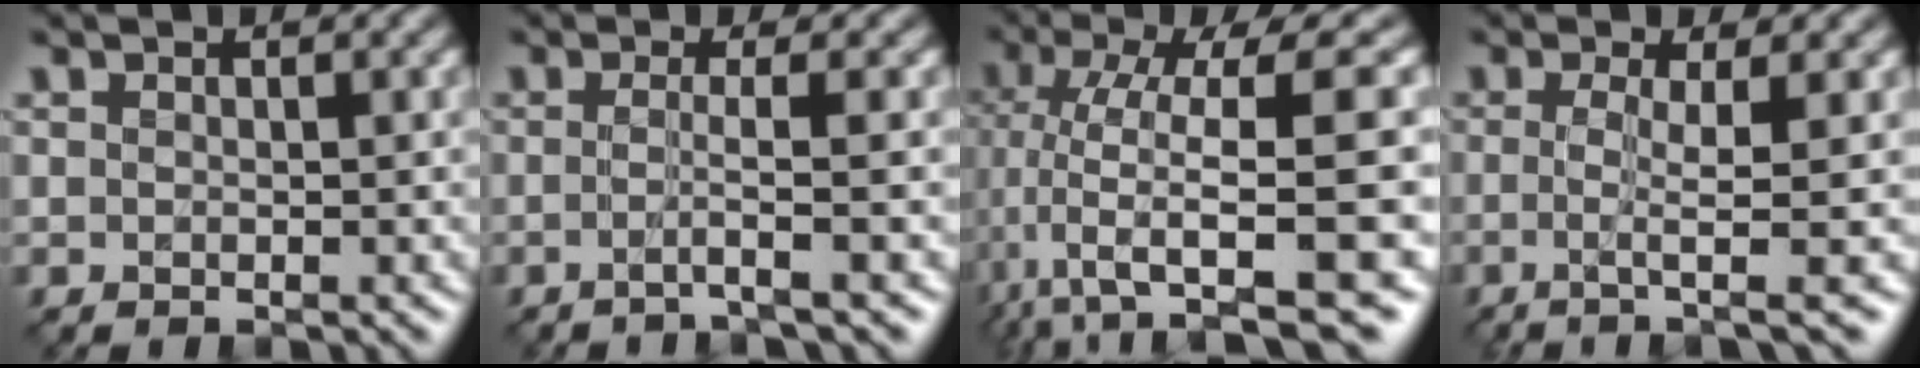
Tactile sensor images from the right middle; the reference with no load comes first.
{"total": 2.7, "force": [-0.7, 0.4, 2.5], "torque": [-0.032, -0.007, -0.029]}
{"total": 11.6, "force": [-1.0, 3.4, 11.1], "torque": [-0.206, 0.003, -0.003]}
{"total": 4.2, "force": [-0.4, 0.8, 4.1], "torque": [-0.070, -0.007, -0.012]}